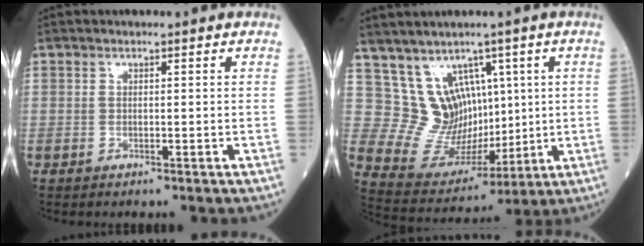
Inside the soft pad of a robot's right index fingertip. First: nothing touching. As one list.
[{"total": 9.5, "force": [3.9, 7.5, 4.3], "torque": [-0.080, 0.028, 0.096]}]